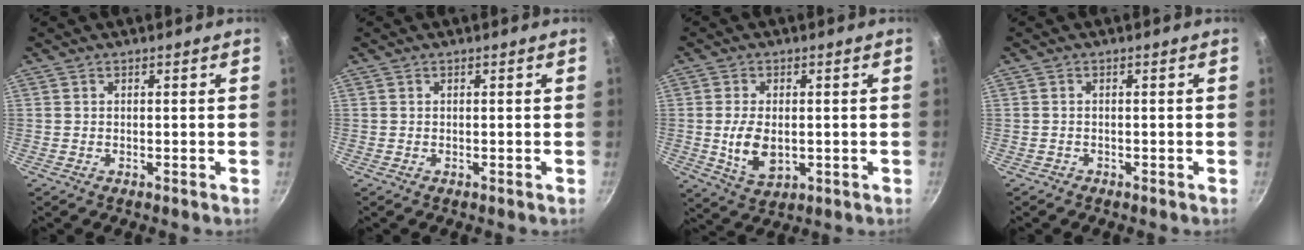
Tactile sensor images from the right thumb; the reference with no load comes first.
{"total": 0.0}
{"total": 7.6, "force": [-0.5, 4.5, 6.1], "torque": [-0.113, -0.008, 0.001]}
{"total": 0.6, "force": [-0.5, 0.4, 0.0], "torque": [-0.002, 0.008, -0.007]}